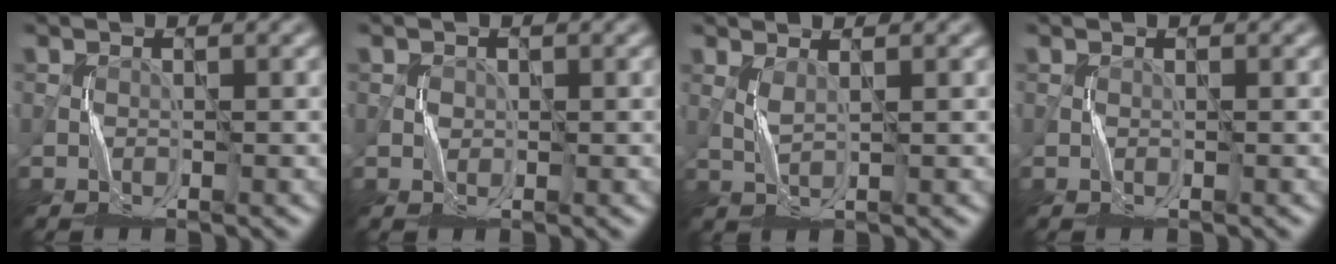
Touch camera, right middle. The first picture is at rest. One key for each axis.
{"total": 0.6, "fx": 0.2, "fy": 0.6, "fz": -0.1, "tx": 0.004, "ty": -0.002, "tz": 0.002}
{"total": 1.0, "fx": 0.8, "fy": -0.2, "fz": 0.6, "tx": -0.022, "ty": -0.001, "tz": 0.019}
{"total": 0.0}